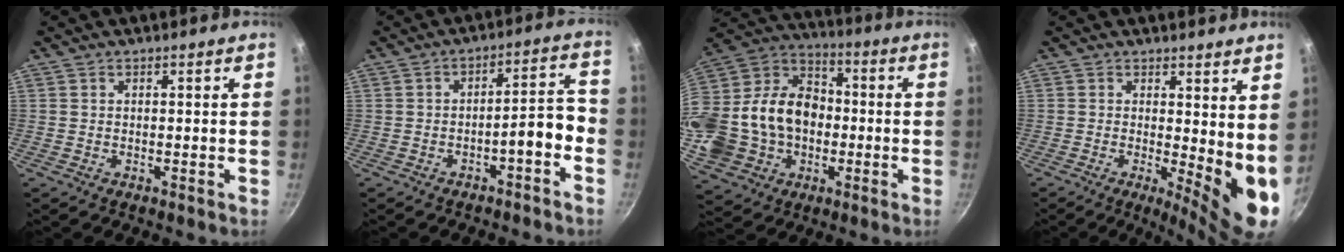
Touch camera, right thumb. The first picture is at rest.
{"total": 6.5, "force": [-3.2, 1.7, 5.3], "torque": [-0.071, 0.051, -0.037]}
{"total": 25.5, "force": [-2.1, 20.1, 15.5], "torque": [-0.299, 0.057, -0.027]}
{"total": 9.5, "force": [0.8, 3.1, 9.0], "torque": [-0.104, -0.029, 0.014]}